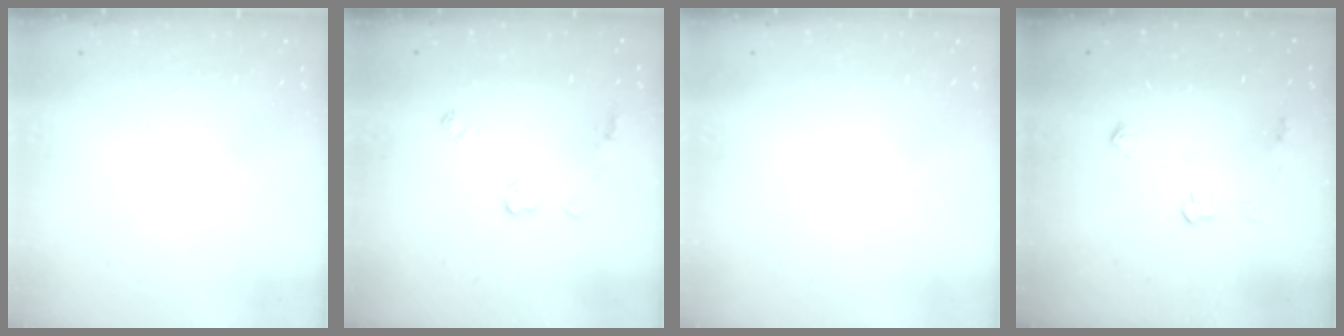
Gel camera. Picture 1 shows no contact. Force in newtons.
{"total": 7.0, "press": 6.9, "slide": 0.4}
{"total": 0.0}
{"total": 5.1, "press": 5.1, "slide": 0.1}